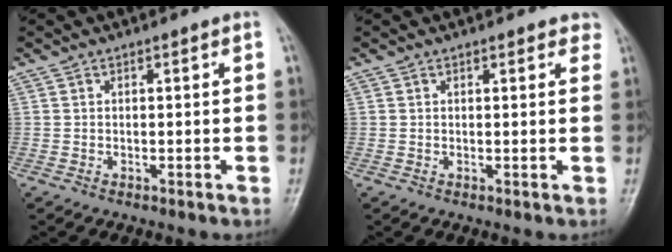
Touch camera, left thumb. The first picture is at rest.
{"total": 2.1, "force": [1.5, 1.0, 1.0], "torque": [0.008, -0.001, 0.011]}